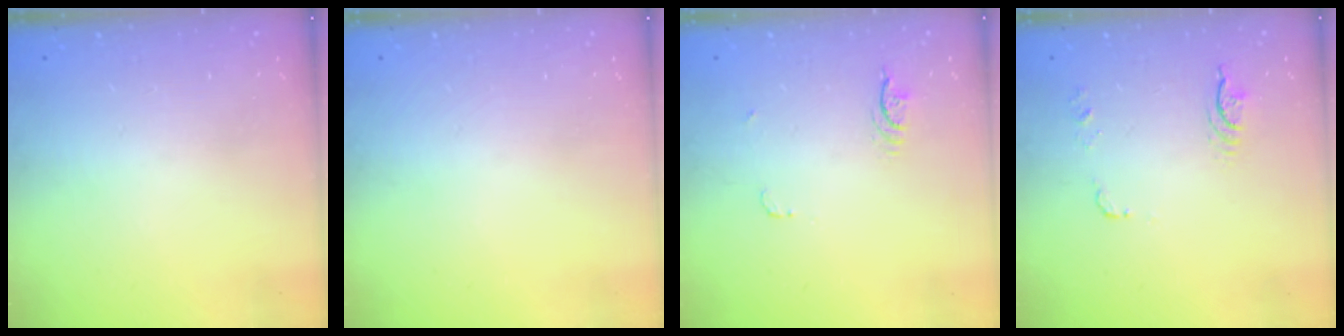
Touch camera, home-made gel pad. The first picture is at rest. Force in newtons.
{"total": 0.0}
{"total": 3.8, "press": 3.5, "slide": 1.6}
{"total": 14.8, "press": 7.2, "slide": 12.9}